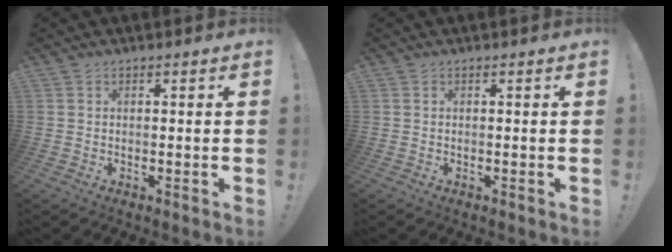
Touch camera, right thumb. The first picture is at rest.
{"total": 0.0}